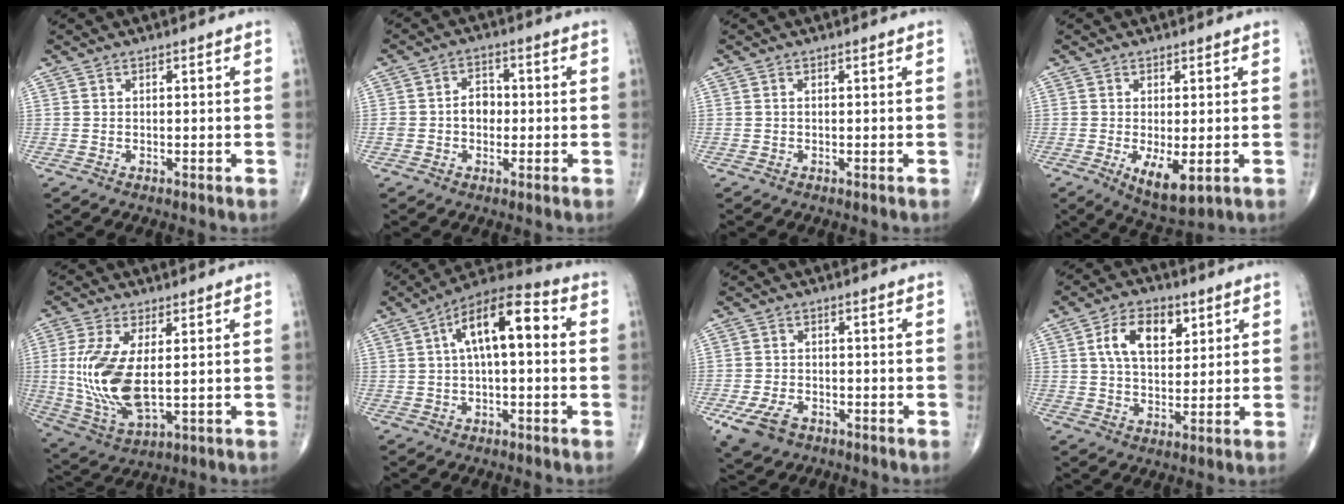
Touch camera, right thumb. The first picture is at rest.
{"total": 4.9, "force": [-0.4, 3.8, 3.1], "torque": [-0.033, 0.017, -0.012]}
{"total": 0.0}
{"total": 6.7, "force": [-1.5, 2.6, 6.0], "torque": [-0.100, -0.021, -0.016]}
{"total": 14.4, "force": [0.6, 6.5, 12.8], "torque": [-0.283, -0.015, 0.025]}
{"total": 12.8, "force": [2.1, 5.4, 11.4], "torque": [-0.185, 0.039, 0.023]}
{"total": 6.6, "force": [-3.5, 4.2, 3.7], "torque": [-0.074, 0.012, -0.058]}
{"total": 10.1, "force": [3.5, 6.1, 7.2], "torque": [-0.104, -0.006, 0.059]}